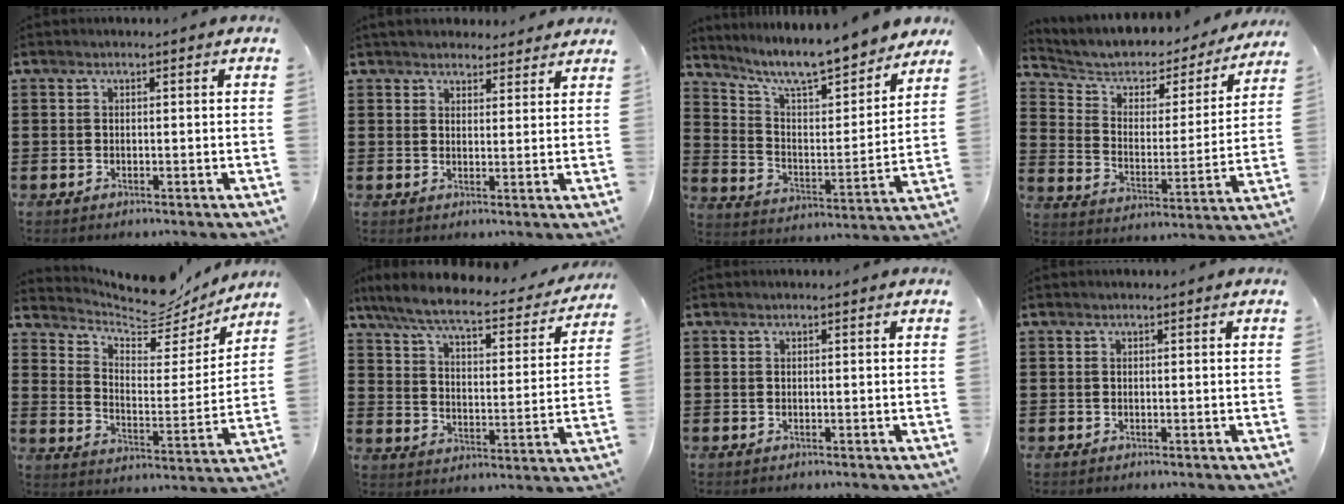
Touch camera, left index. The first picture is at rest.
{"total": 3.5, "force": [3.3, 1.1, 0.4], "torque": [-0.018, -0.004, 0.063]}
{"total": 9.0, "force": [8.1, 0.7, 3.8], "torque": [-0.099, -0.060, 0.135]}
{"total": 4.3, "force": [3.3, 2.5, 1.4], "torque": [-0.052, -0.028, 0.048]}
{"total": 7.2, "force": [6.9, 1.6, 1.4], "torque": [-0.054, -0.051, 0.119]}
{"total": 7.2, "force": [6.2, 0.7, 3.6], "torque": [-0.096, -0.038, 0.104]}
{"total": 0.0}
{"total": 0.0}